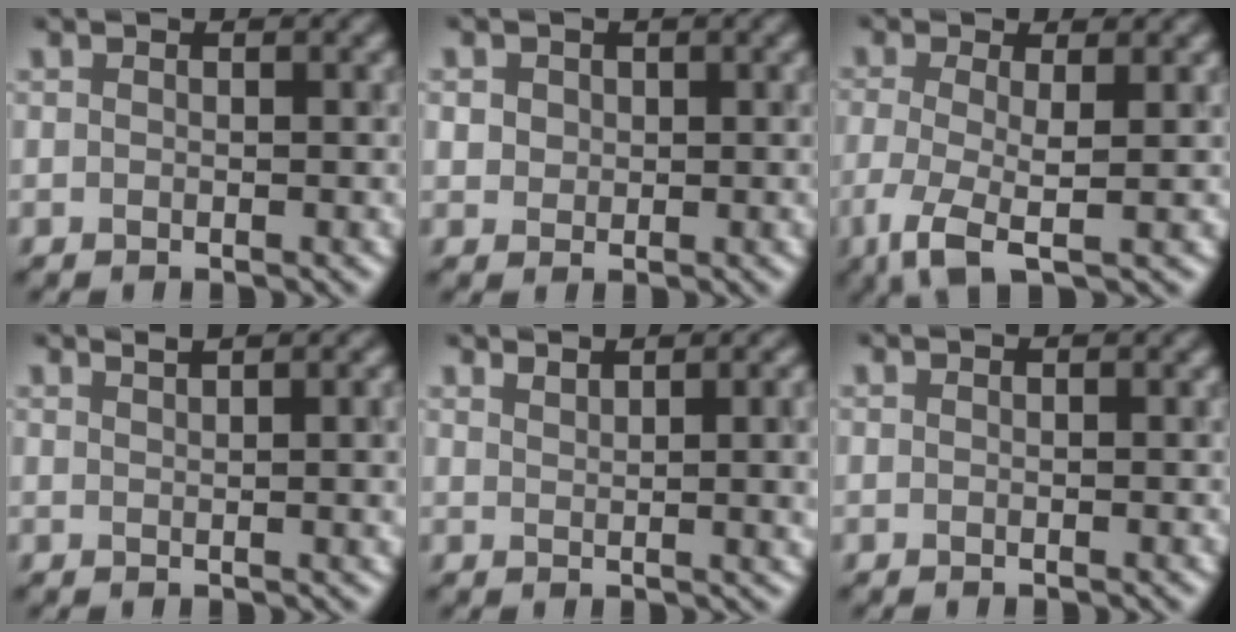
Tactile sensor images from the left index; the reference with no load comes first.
{"total": 1.5, "force": [0.7, 1.3, 0.2], "torque": [-0.005, 0.011, 0.012]}
{"total": 3.7, "force": [-1.5, 1.0, 3.2], "torque": [-0.078, -0.006, -0.037]}
{"total": 3.8, "force": [1.7, 1.2, 3.2], "torque": [-0.021, 0.013, 0.014]}
{"total": 4.6, "force": [2.3, 1.5, 3.7], "torque": [-0.027, 0.012, 0.036]}
{"total": 0.0}